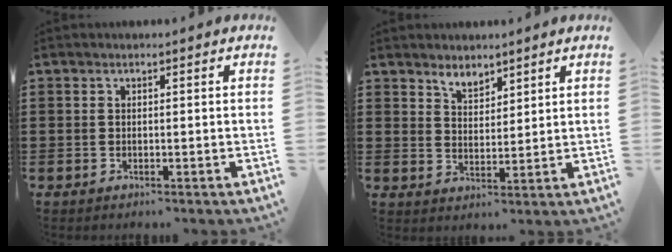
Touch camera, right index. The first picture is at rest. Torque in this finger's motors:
{"motor_torque": [0.00, 0.00, 0.04, 0.05]}